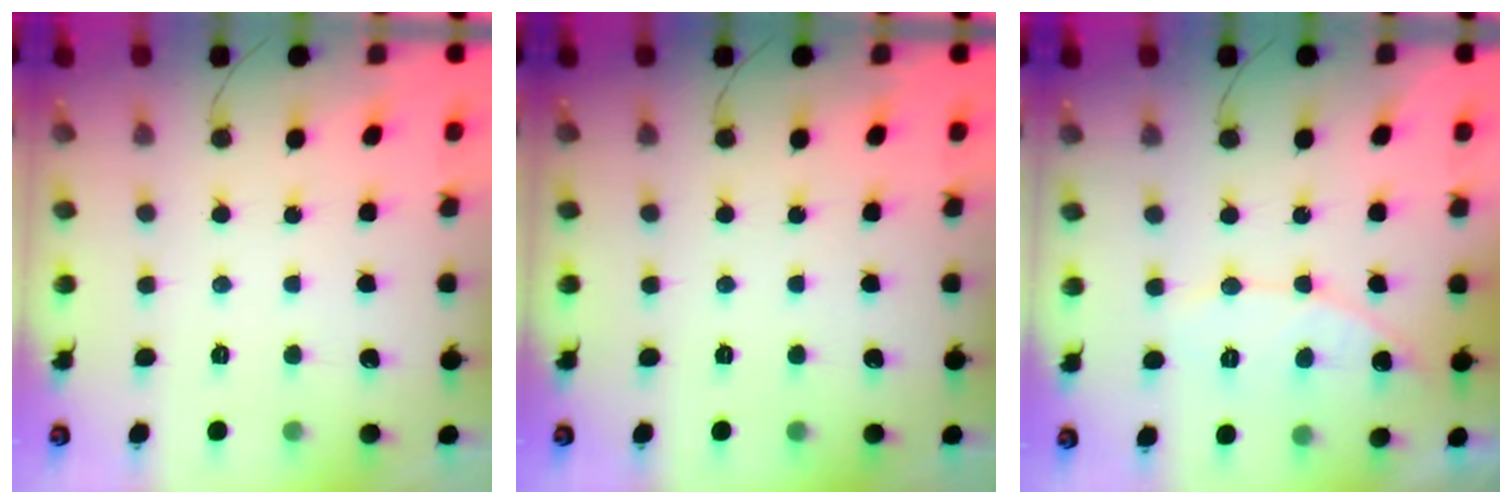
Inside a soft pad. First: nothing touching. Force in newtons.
{"total": 0.0}
{"total": 8.1, "press": 8.1, "slide": 0.5}